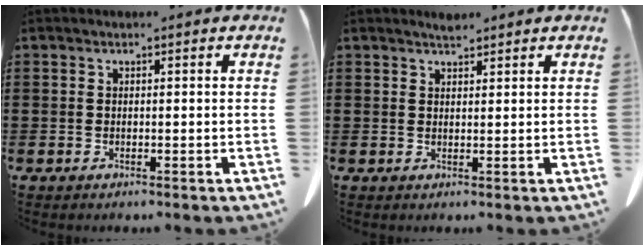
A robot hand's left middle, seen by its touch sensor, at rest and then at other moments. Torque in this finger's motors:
{"motor_torque": [0.26, 0.26, 0.01, 0.02]}